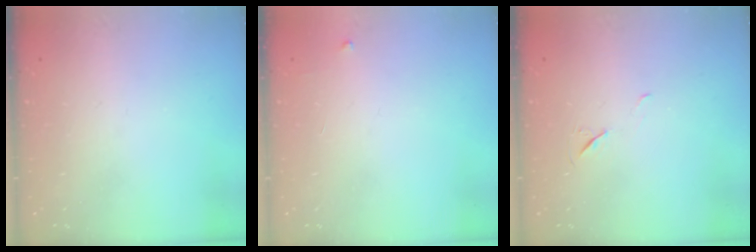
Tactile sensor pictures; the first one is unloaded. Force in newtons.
{"total": 2.6, "press": 2.6, "slide": 0.4}
{"total": 4.9, "press": 4.4, "slide": 2.2}